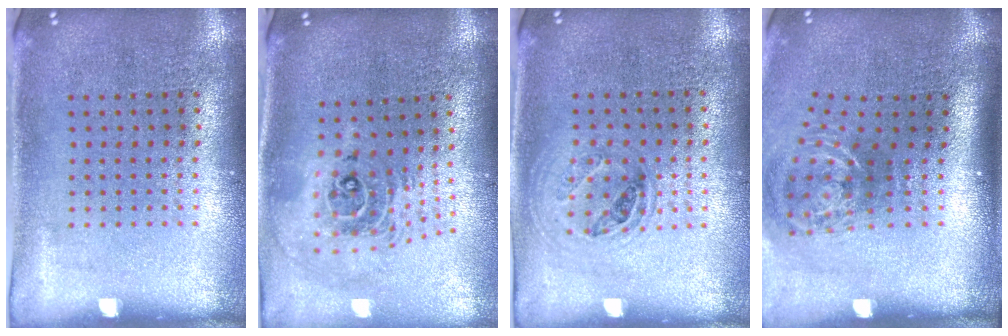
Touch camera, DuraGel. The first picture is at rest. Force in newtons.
{"total": 2.3, "press": 1.7, "slide": 1.5}
{"total": 0.9, "press": 0.9, "slide": 0.2}
{"total": 2.0, "press": 1.2, "slide": 1.6}